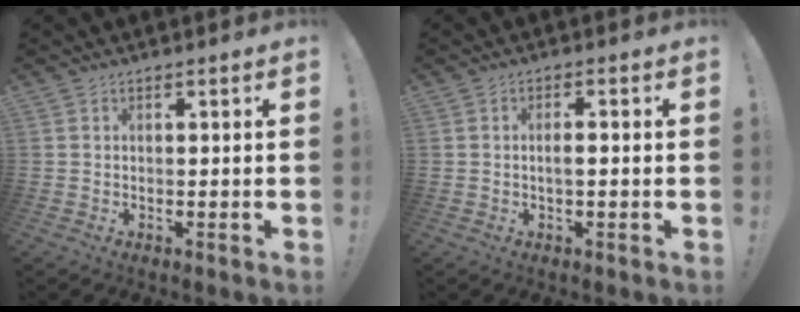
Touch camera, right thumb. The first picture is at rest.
{"total": 2.4, "force": [-0.6, 0.5, 2.3], "torque": [-0.041, 0.003, -0.012]}